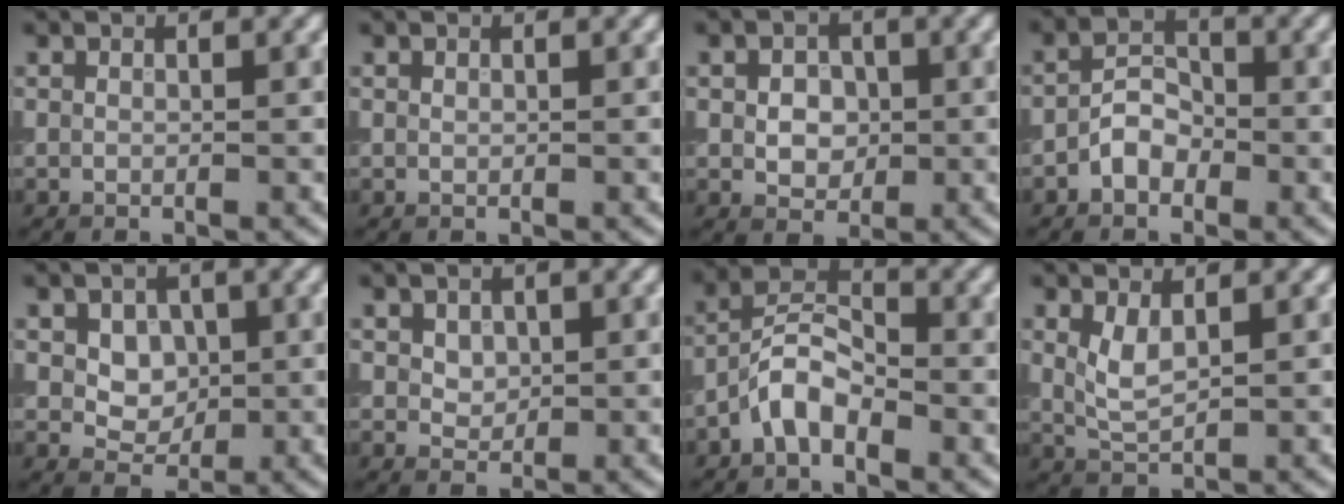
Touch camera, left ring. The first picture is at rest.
{"total": 0.0}
{"total": 3.0, "force": [0.1, 2.4, 1.9], "torque": [-0.031, -0.001, -0.003]}
{"total": 2.8, "force": [-1.4, 1.8, 1.7], "torque": [-0.025, 0.012, -0.028]}
{"total": 2.8, "force": [0.5, 2.2, 1.7], "torque": [-0.024, -0.004, 0.008]}
{"total": 1.4, "force": [0.5, 1.1, 0.7], "torque": [-0.012, -0.003, 0.009]}
{"total": 4.0, "force": [-2.2, 1.9, 2.7], "torque": [-0.049, 0.016, -0.051]}
{"total": 2.5, "force": [0.9, 1.1, 2.1], "torque": [-0.050, -0.002, 0.022]}